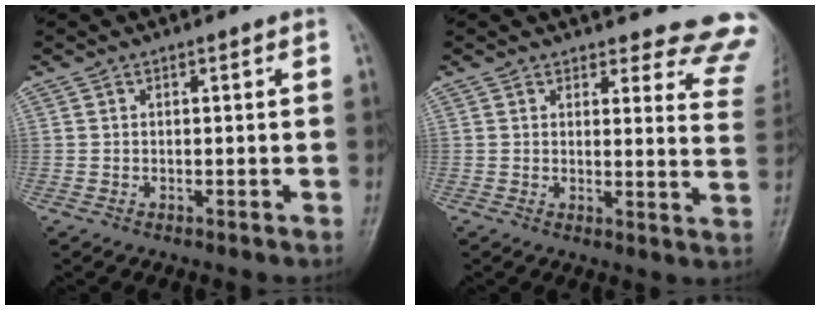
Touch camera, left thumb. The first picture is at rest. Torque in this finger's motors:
{"motor_torque": [0.34, 0.34, 0.09, -0.25, 0.01]}